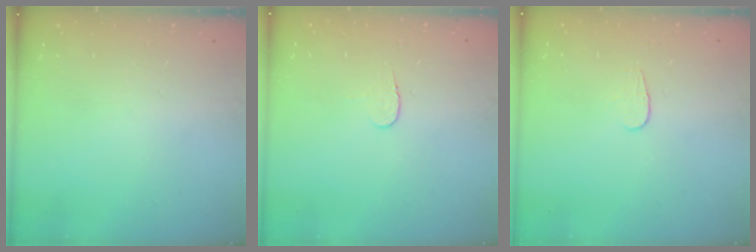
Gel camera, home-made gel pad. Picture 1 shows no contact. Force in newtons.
{"total": 4.0, "press": 4.0, "slide": 0.4}
{"total": 3.8, "press": 3.8, "slide": 0.4}